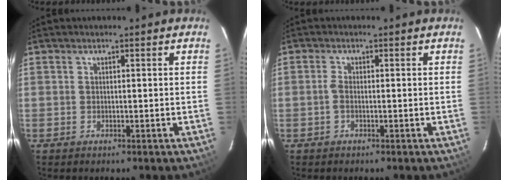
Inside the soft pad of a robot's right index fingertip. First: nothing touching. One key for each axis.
{"total": 1.2, "fx": -0.5, "fy": 0.4, "fz": 1.0, "tx": -0.022, "ty": 0.003, "tz": -0.011}